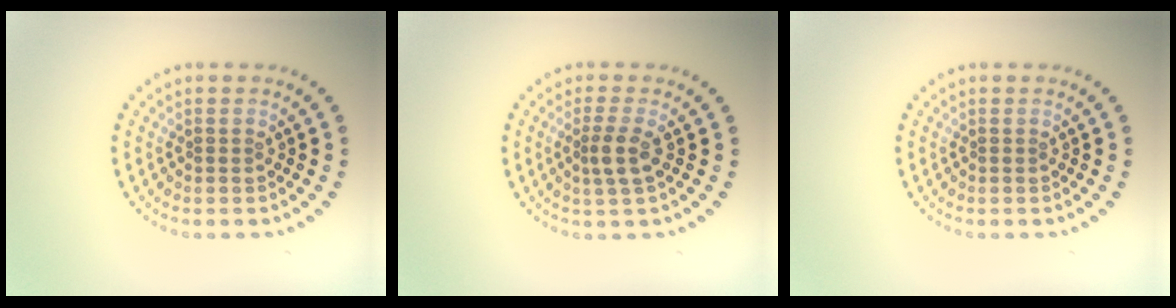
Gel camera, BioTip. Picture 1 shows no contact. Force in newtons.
{"total": 2.2, "press": 1.9, "slide": 1.1}
{"total": 0.0}